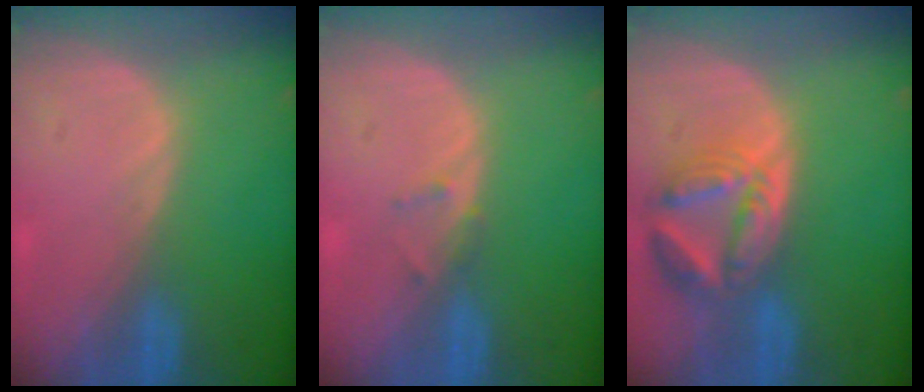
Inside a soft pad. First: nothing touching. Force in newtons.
{"total": 1.3, "press": 1.1, "slide": 0.8}
{"total": 8.2, "press": 7.3, "slide": 3.8}